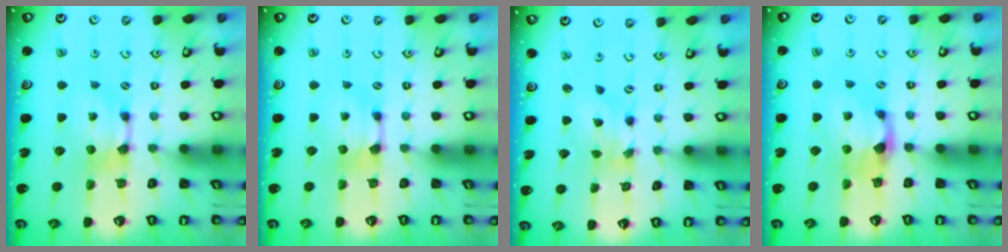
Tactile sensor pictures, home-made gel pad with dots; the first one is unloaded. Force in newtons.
{"total": 0.0}
{"total": 1.4, "press": 0.4, "slide": 1.4}
{"total": 1.1, "press": 0.6, "slide": 0.9}